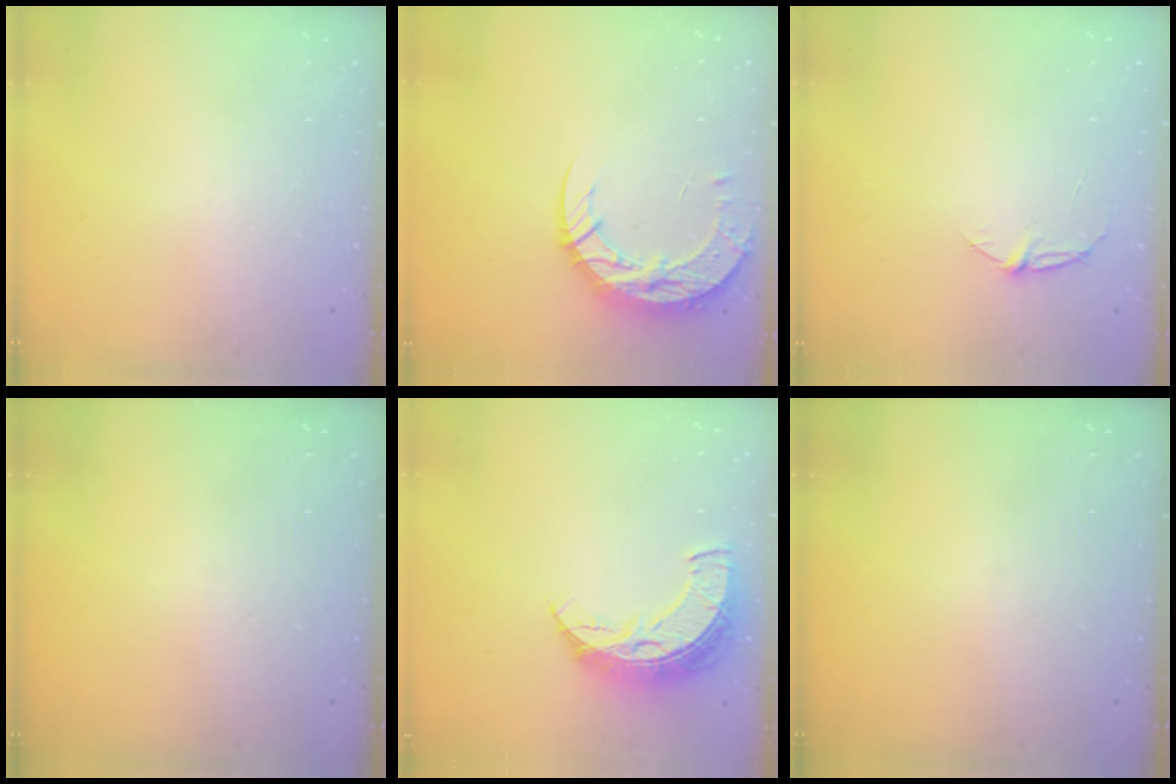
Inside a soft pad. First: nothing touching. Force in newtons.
{"total": 13.9, "press": 13.8, "slide": 1.0}
{"total": 4.9, "press": 4.9, "slide": 0.6}
{"total": 0.0}
{"total": 9.6, "press": 9.6, "slide": 0.6}
{"total": 0.0}